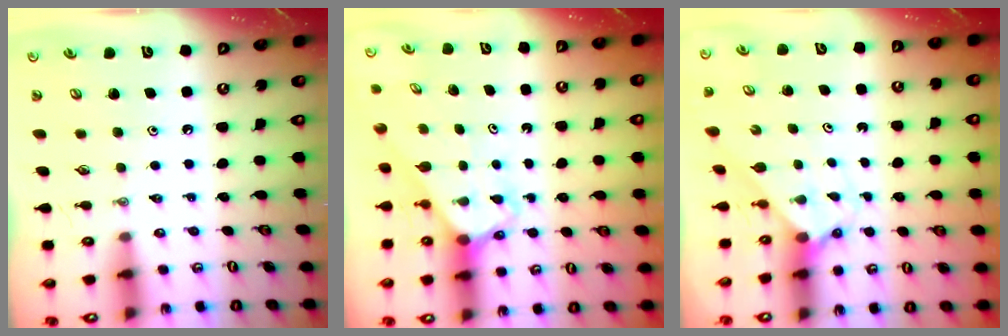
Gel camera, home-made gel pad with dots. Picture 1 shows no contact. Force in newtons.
{"total": 2.8, "press": 2.8, "slide": 0.2}
{"total": 2.6, "press": 2.6, "slide": 0.3}